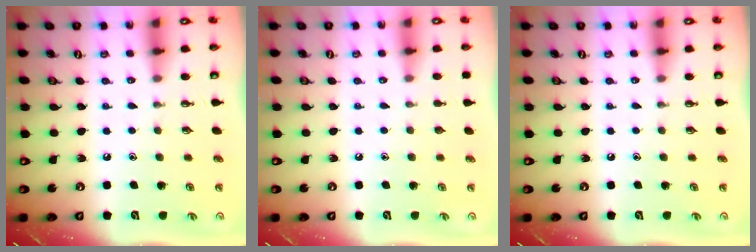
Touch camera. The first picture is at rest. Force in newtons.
{"total": 0.0}
{"total": 0.0}